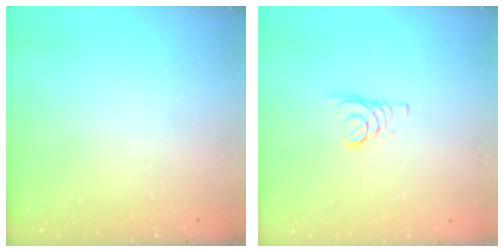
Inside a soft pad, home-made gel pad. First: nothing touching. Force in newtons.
{"total": 1.8, "press": 1.8, "slide": 0.2}